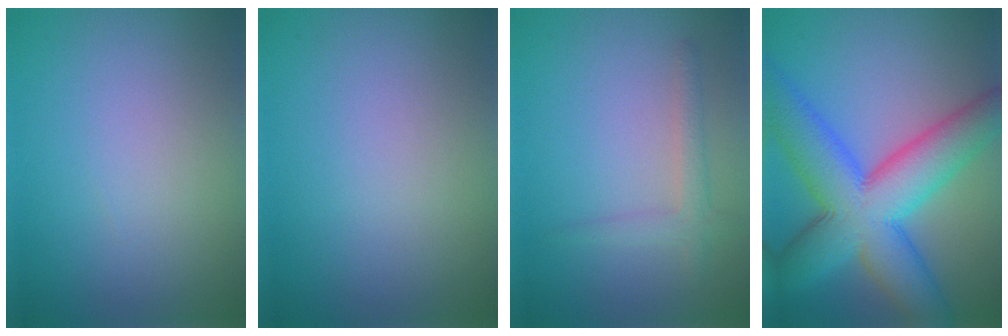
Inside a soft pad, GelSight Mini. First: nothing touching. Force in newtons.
{"total": 0.0}
{"total": 2.0, "press": 1.9, "slide": 0.1}
{"total": 11.7, "press": 11.7, "slide": 0.4}